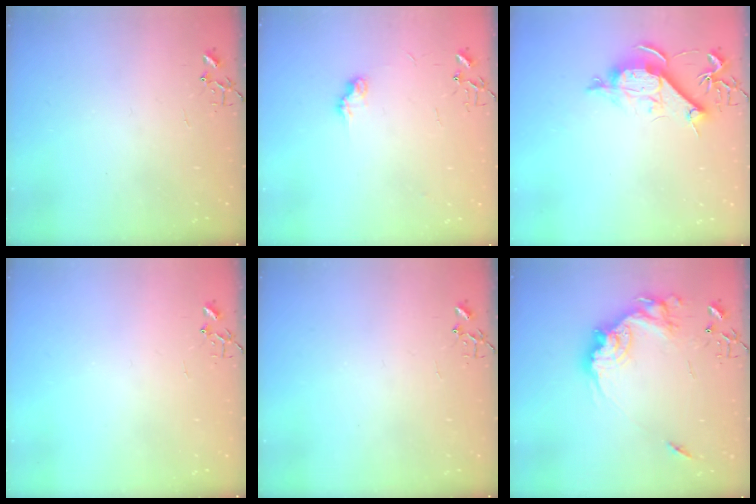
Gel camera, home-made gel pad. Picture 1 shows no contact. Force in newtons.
{"total": 7.4, "press": 7.3, "slide": 0.3}
{"total": 10.4, "press": 10.4, "slide": 0.7}
{"total": 0.0}
{"total": 0.0}
{"total": 19.1, "press": 19.0, "slide": 1.6}